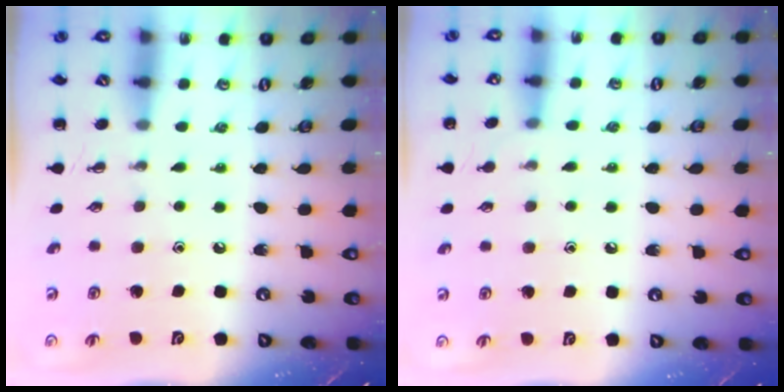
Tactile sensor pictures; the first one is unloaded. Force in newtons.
{"total": 4.4, "press": 4.1, "slide": 1.6}